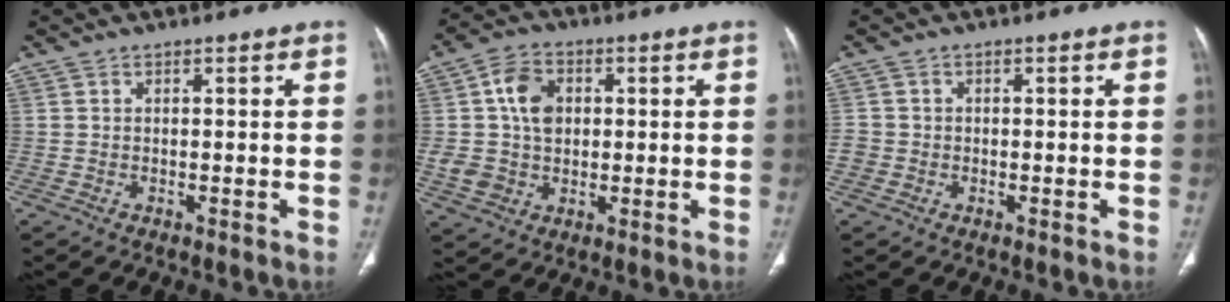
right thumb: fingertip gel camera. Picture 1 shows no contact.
{"total": 10.3, "force": [1.7, 7.9, 6.3], "torque": [-0.091, 0.008, 0.033]}
{"total": 2.2, "force": [-0.6, 2.1, 0.5], "torque": [-0.002, 0.007, -0.014]}